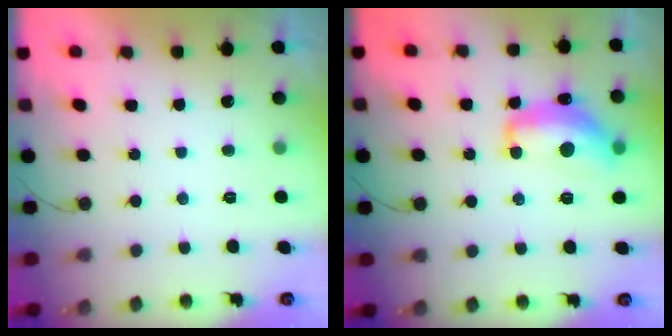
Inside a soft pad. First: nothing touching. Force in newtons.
{"total": 13.6, "press": 13.5, "slide": 0.8}